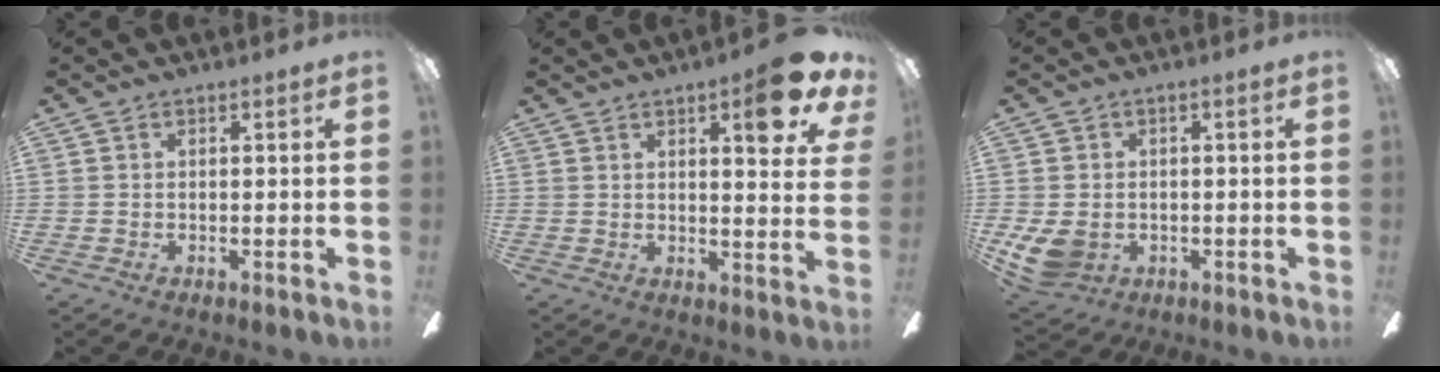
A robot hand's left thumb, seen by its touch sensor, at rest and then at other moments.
{"total": 9.9, "force": [6.0, 2.5, 7.5], "torque": [-0.090, -0.032, 0.091]}
{"total": 7.0, "force": [-1.8, 5.7, 3.7], "torque": [-0.092, -0.001, -0.035]}